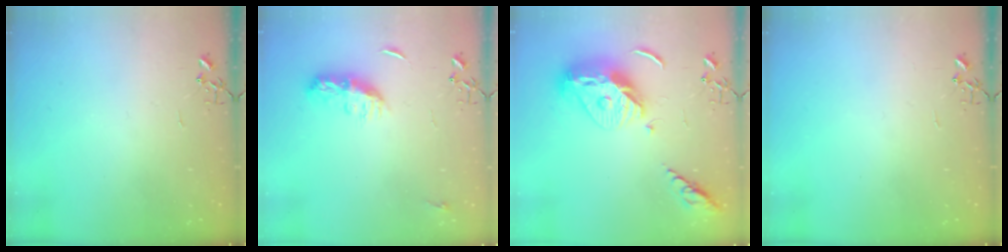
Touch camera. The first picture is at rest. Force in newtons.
{"total": 9.4, "press": 9.4, "slide": 0.3}
{"total": 15.9, "press": 15.8, "slide": 1.5}
{"total": 0.0}